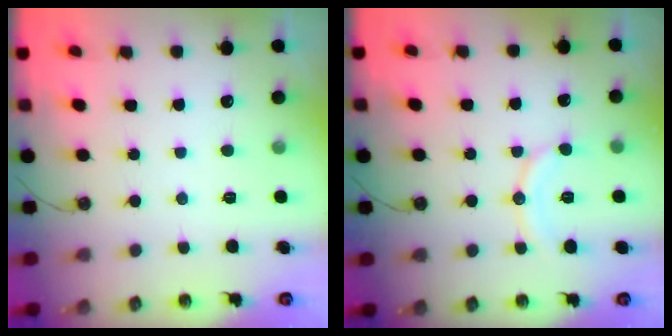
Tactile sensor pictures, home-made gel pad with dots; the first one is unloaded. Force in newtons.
{"total": 9.5, "press": 9.5, "slide": 0.7}